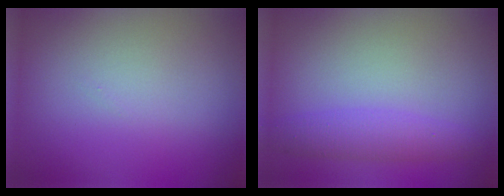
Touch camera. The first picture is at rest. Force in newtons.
{"total": 2.8, "press": 2.8, "slide": 0.0}